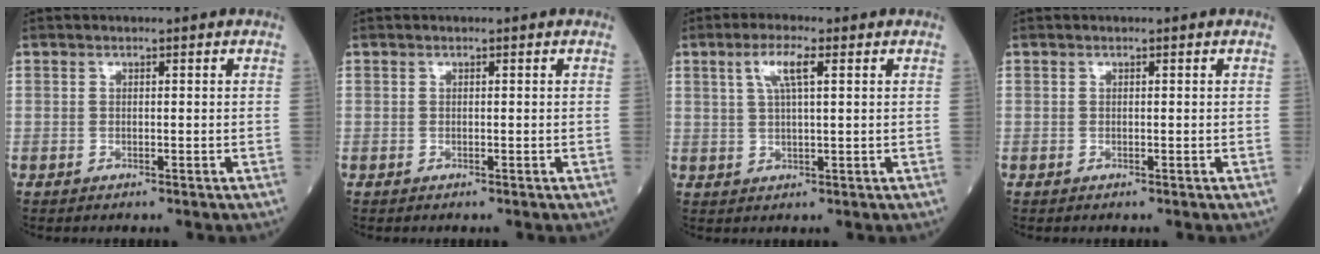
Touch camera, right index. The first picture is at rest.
{"total": 0.0}
{"total": 4.8, "force": [2.0, 0.6, 4.3], "torque": [-0.089, 0.009, 0.040]}
{"total": 0.0}